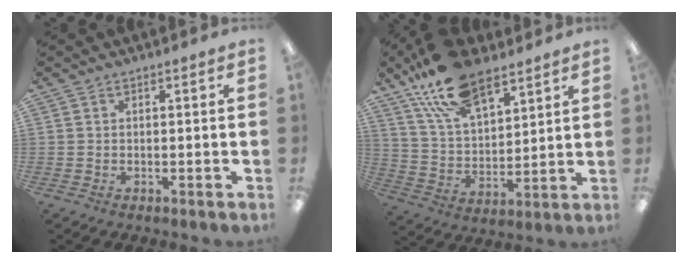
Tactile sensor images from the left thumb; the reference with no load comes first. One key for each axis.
{"total": 18.0, "fx": 12.5, "fy": 8.4, "fz": 9.8, "tx": -0.195, "ty": -0.051, "tz": 0.228}